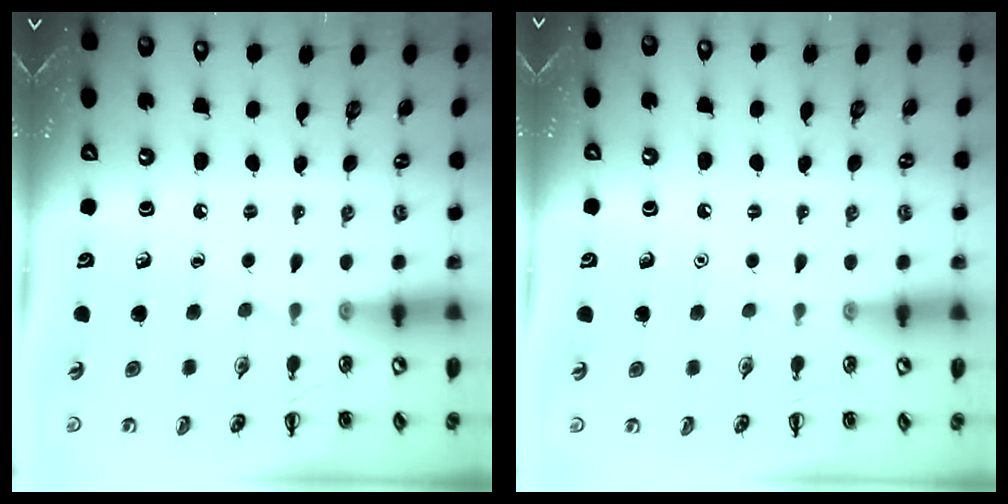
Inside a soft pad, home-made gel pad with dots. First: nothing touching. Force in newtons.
{"total": 1.6, "press": 1.6, "slide": 0.1}